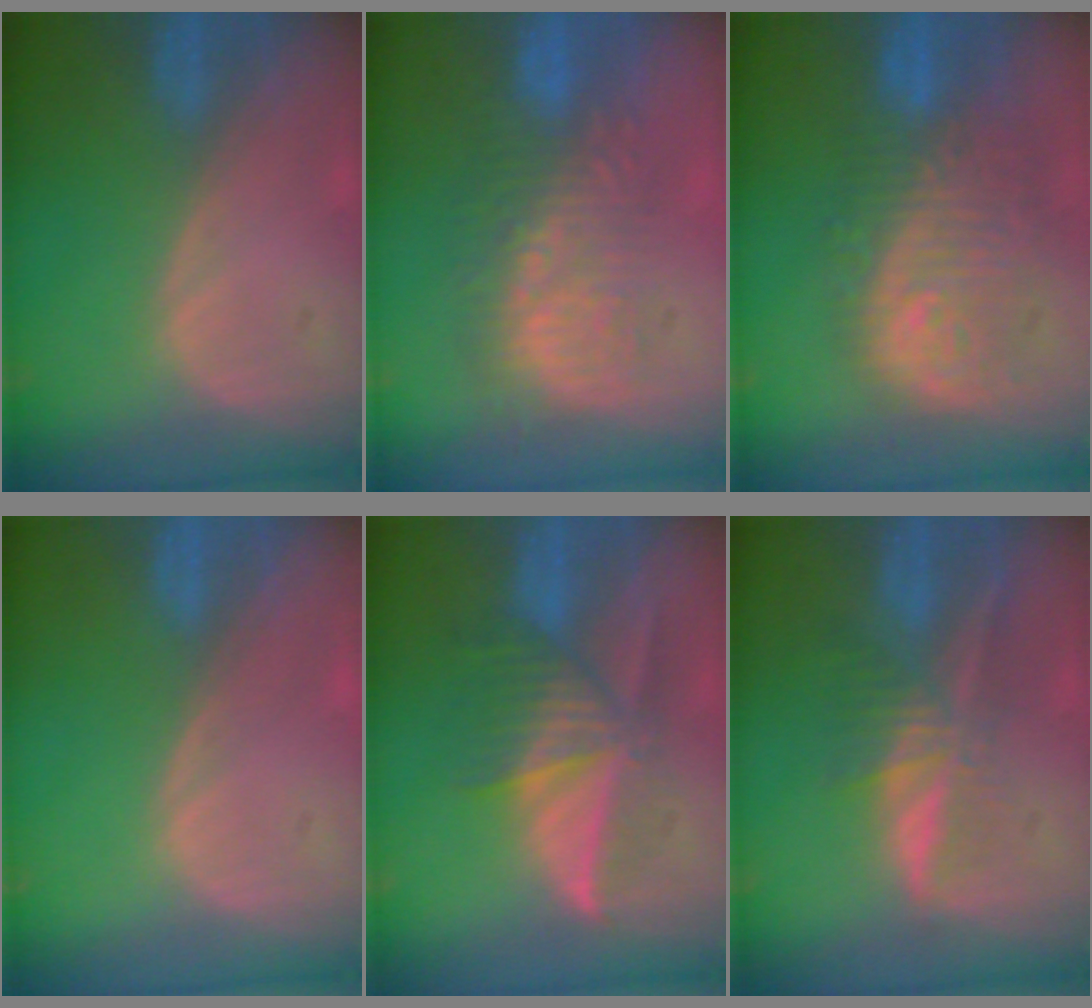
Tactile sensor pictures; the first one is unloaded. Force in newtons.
{"total": 9.1, "press": 8.6, "slide": 2.8}
{"total": 11.0, "press": 10.5, "slide": 3.3}
{"total": 0.0}
{"total": 6.8, "press": 6.8, "slide": 0.4}
{"total": 6.4, "press": 5.7, "slide": 3.1}